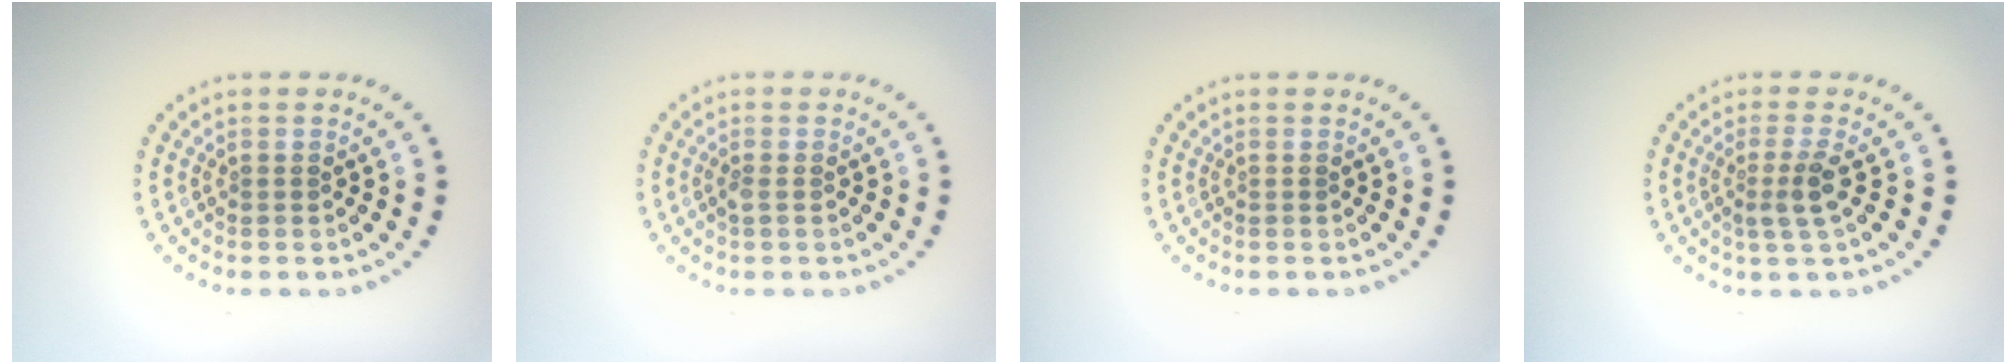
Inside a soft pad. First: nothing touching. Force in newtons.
{"total": 0.6, "press": 0.6, "slide": 0.2}
{"total": 0.0}
{"total": 2.3, "press": 1.8, "slide": 1.4}